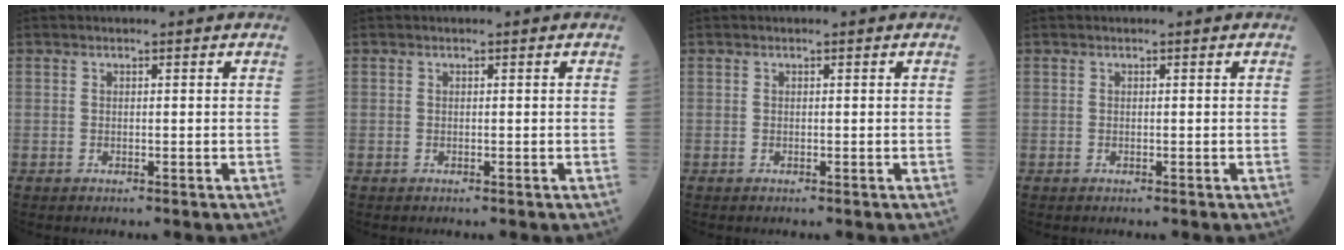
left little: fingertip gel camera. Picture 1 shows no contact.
{"total": 0.0}
{"total": 0.0}
{"total": 0.0}